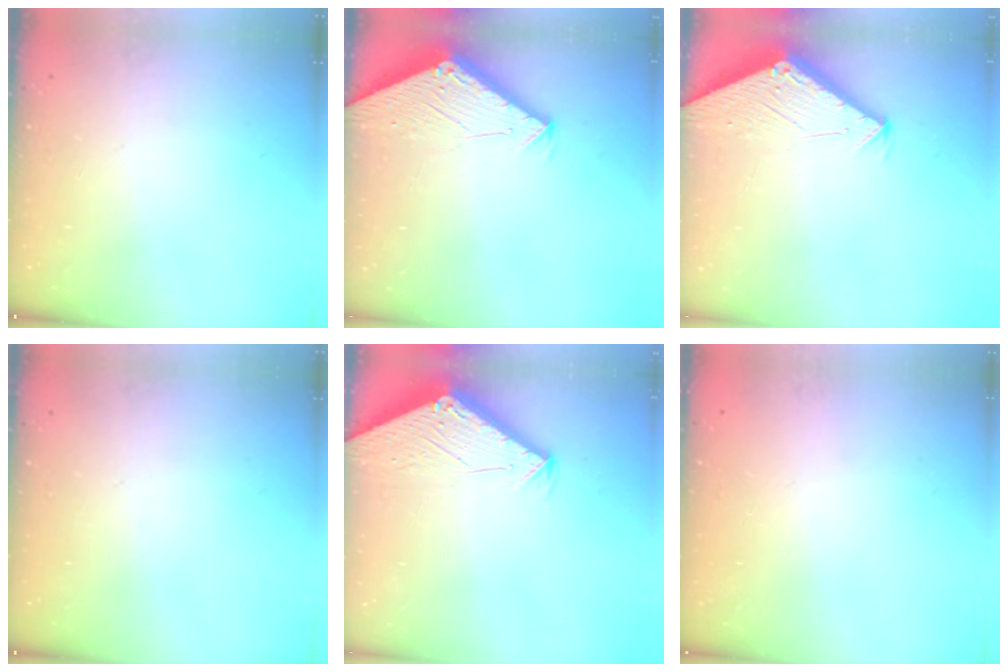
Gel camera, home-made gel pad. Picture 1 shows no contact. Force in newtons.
{"total": 2.8, "press": 2.8, "slide": 0.1}
{"total": 2.8, "press": 2.8, "slide": 0.1}
{"total": 0.0}
{"total": 2.8, "press": 2.8, "slide": 0.1}
{"total": 0.0}